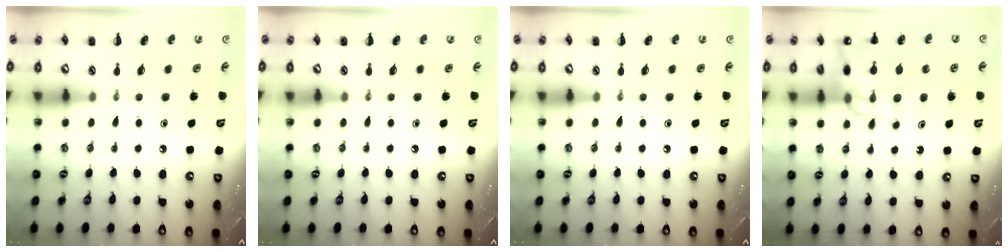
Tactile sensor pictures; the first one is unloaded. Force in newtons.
{"total": 0.0}
{"total": 0.0}
{"total": 14.5, "press": 14.1, "slide": 3.4}